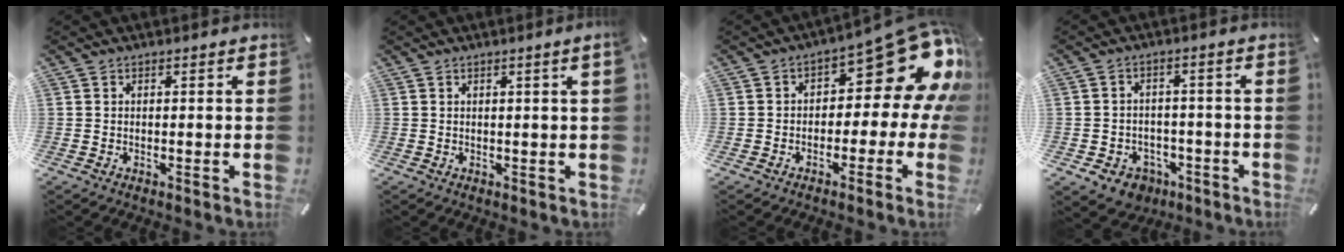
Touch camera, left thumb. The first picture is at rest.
{"total": 1.8, "force": [0.6, -0.2, 1.7], "torque": [-0.030, -0.002, 0.010]}
{"total": 16.8, "force": [7.1, 8.4, 12.7], "torque": [-0.148, -0.055, 0.116]}
{"total": 6.3, "force": [-3.2, 5.1, 1.7], "torque": [-0.041, 0.027, -0.058]}